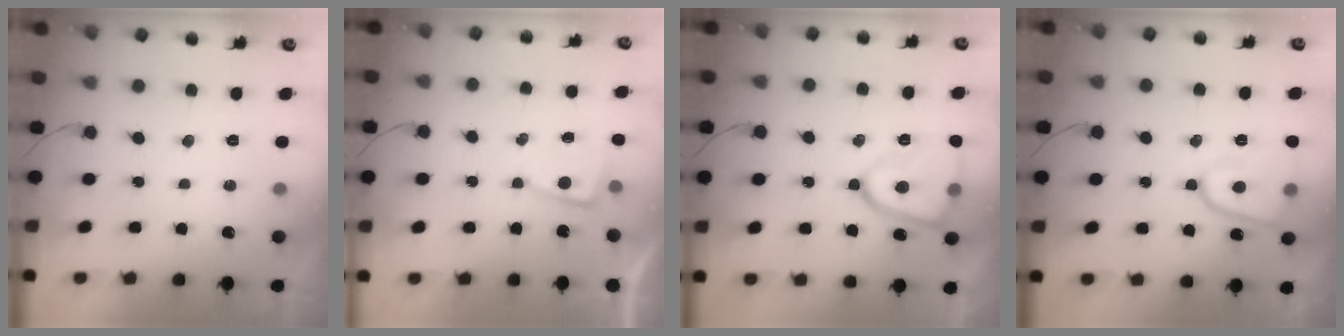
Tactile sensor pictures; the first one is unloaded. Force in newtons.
{"total": 2.7, "press": 2.7, "slide": 0.3}
{"total": 15.5, "press": 15.4, "slide": 1.5}
{"total": 11.0, "press": 10.9, "slide": 1.5}